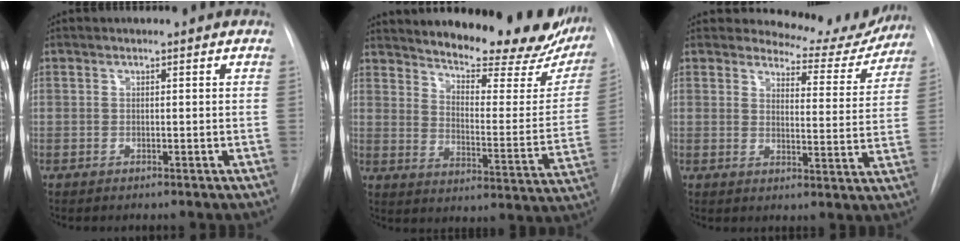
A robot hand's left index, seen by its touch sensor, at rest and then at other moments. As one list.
[{"total": 24.5, "force": [21.0, 5.7, 11.3], "torque": [-0.161, -0.054, 0.262]}, {"total": 10.4, "force": [10.0, 2.9, 0.5], "torque": [0.011, -0.037, 0.106]}]